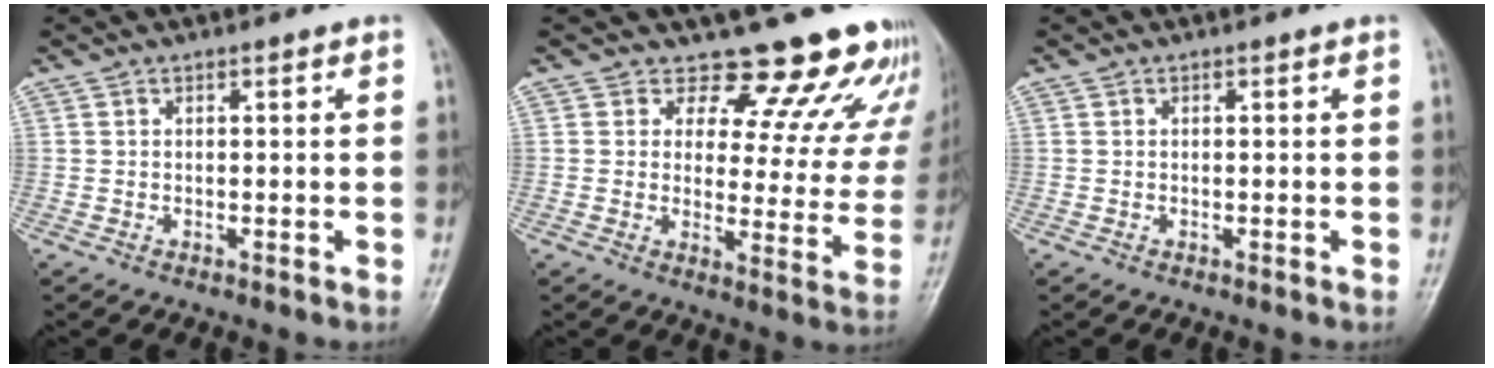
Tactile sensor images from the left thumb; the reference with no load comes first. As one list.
[{"total": 17.5, "force": [15.7, 6.5, 4.1], "torque": [0.012, -0.117, 0.169]}, {"total": 0.0}]